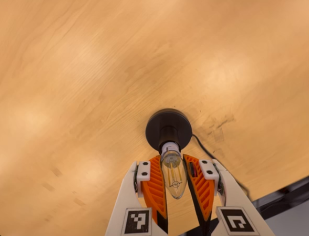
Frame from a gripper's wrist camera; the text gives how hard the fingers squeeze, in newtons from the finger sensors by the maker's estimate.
{"total": 13.5, "left": 13.2, "right": 13.8}